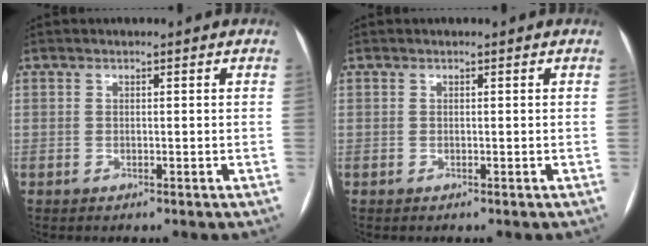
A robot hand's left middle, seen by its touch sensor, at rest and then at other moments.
{"total": 0.0}